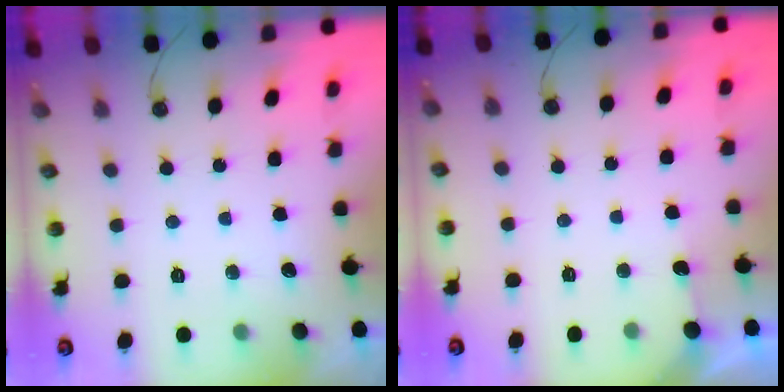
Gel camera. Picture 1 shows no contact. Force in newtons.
{"total": 3.0, "press": 3.0, "slide": 0.3}